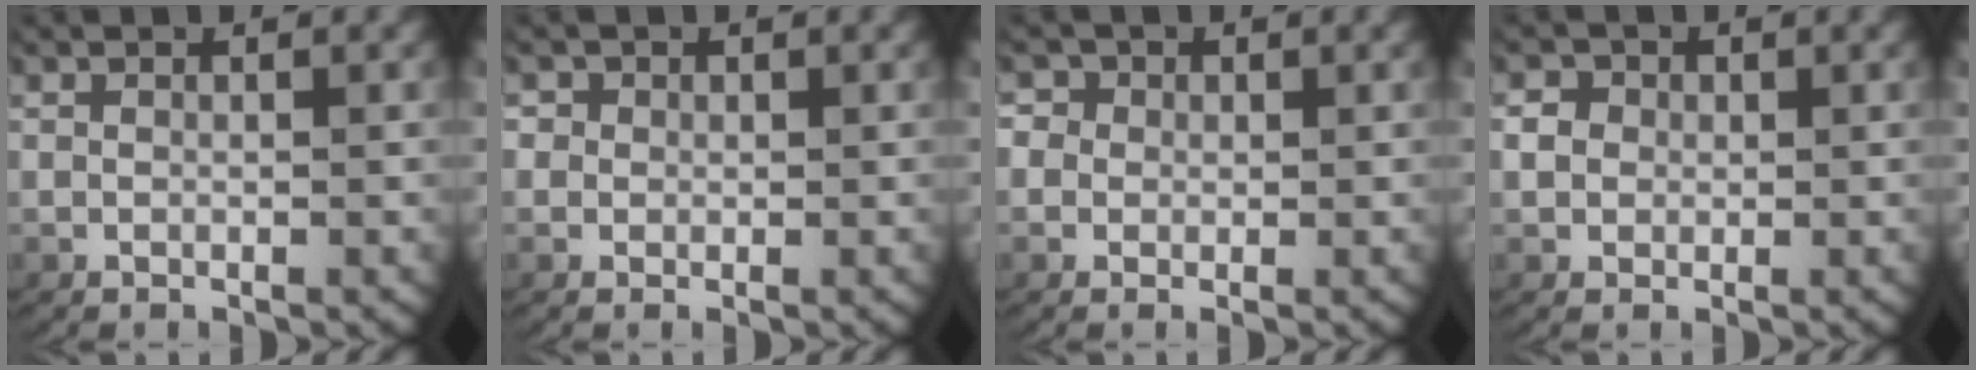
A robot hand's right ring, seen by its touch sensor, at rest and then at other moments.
{"total": 1.8, "force": [0.4, 1.7, 0.5], "torque": [-0.017, -0.005, 0.004]}
{"total": 3.0, "force": [0.6, 2.8, 1.0], "torque": [-0.027, 0.001, 0.001]}
{"total": 2.5, "force": [0.3, 2.3, 0.8], "torque": [-0.027, -0.001, 0.005]}